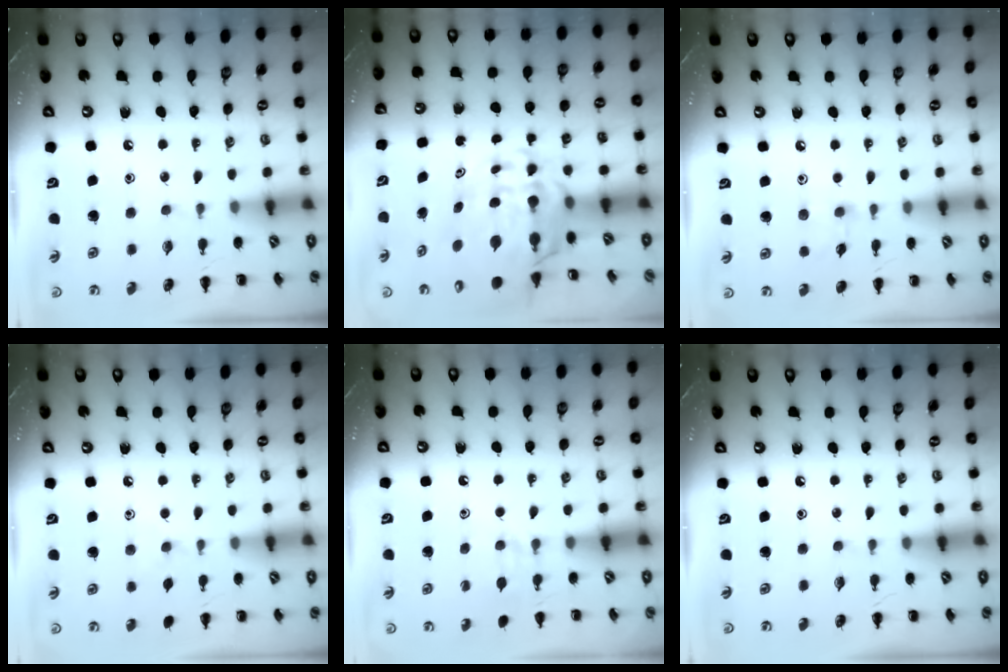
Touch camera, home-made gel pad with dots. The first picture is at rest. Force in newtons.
{"total": 9.2, "press": 8.8, "slide": 2.8}
{"total": 3.8, "press": 3.6, "slide": 1.2}
{"total": 3.8, "press": 3.6, "slide": 1.4}
{"total": 3.9, "press": 3.7, "slide": 1.5}
{"total": 0.0}